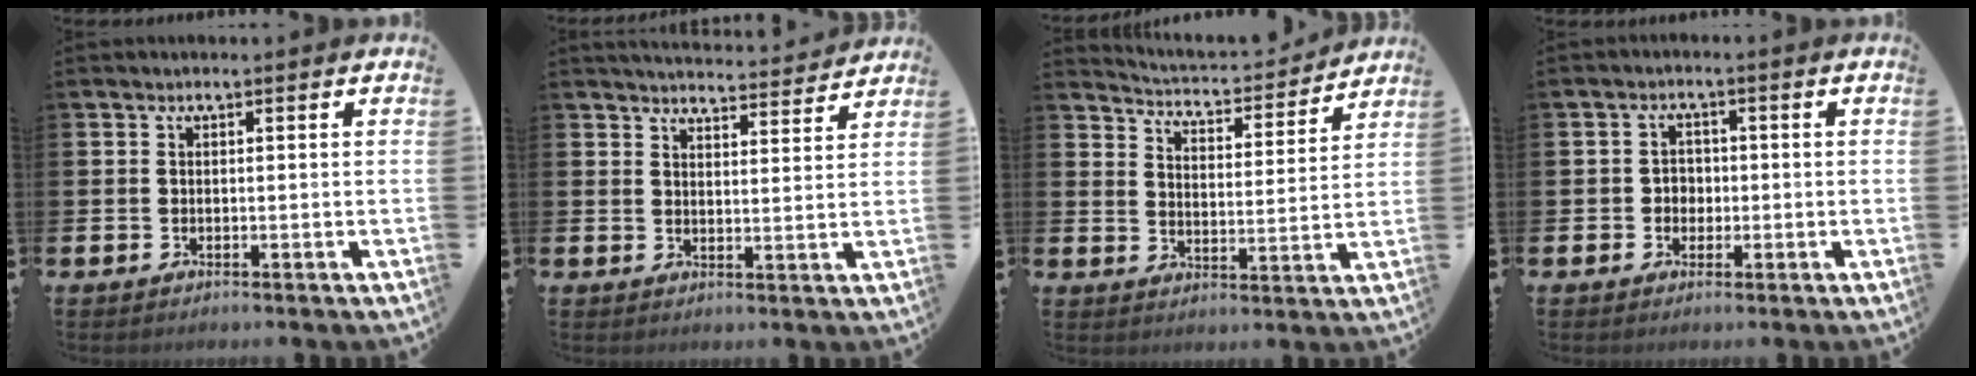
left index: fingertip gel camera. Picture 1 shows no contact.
{"total": 4.4, "force": [4.4, 0.4, 0.3], "torque": [-0.006, -0.038, 0.075]}
{"total": 4.2, "force": [4.2, 0.7, 0.2], "torque": [-0.030, -0.038, 0.067]}
{"total": 2.2, "force": [-0.2, 2.0, 0.8], "torque": [-0.008, 0.003, -0.011]}